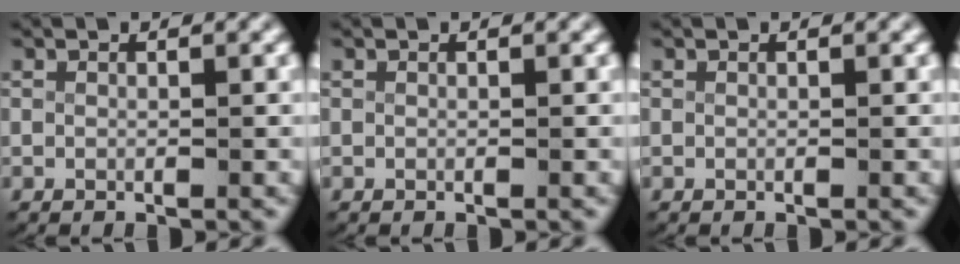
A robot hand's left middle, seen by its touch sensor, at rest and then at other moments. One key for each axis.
{"total": 0.0}
{"total": 0.0}